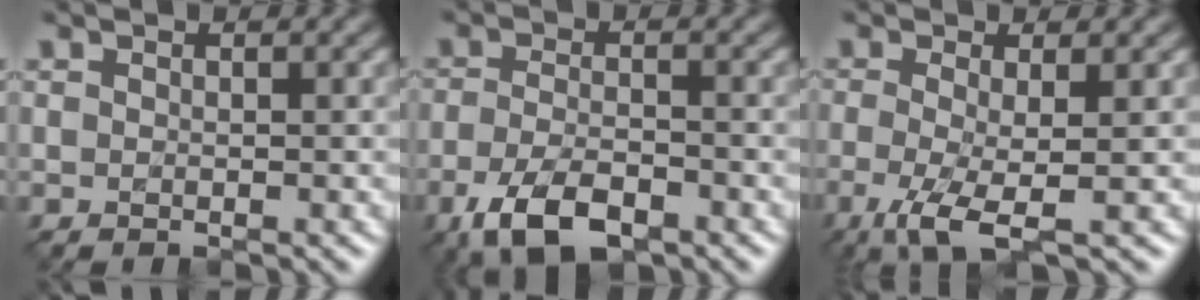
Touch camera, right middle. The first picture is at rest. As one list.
[{"total": 5.1, "force": [-3.4, 2.1, 3.2], "torque": [-0.078, 0.001, -0.069]}, {"total": 4.2, "force": [-1.6, 0.9, 3.7], "torque": [-0.091, -0.005, -0.037]}]